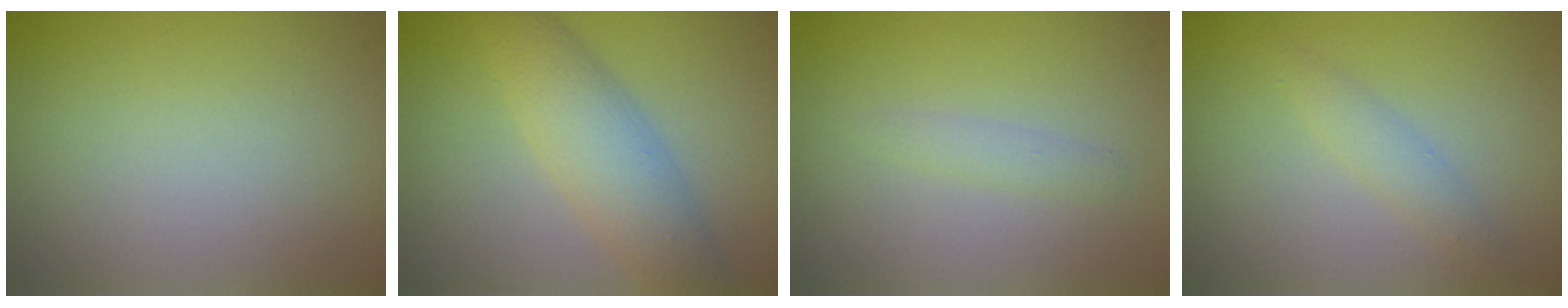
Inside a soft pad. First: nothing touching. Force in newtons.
{"total": 5.3, "press": 5.3, "slide": 0.0}
{"total": 1.1, "press": 1.1, "slide": 0.0}
{"total": 1.6, "press": 1.6, "slide": 0.1}